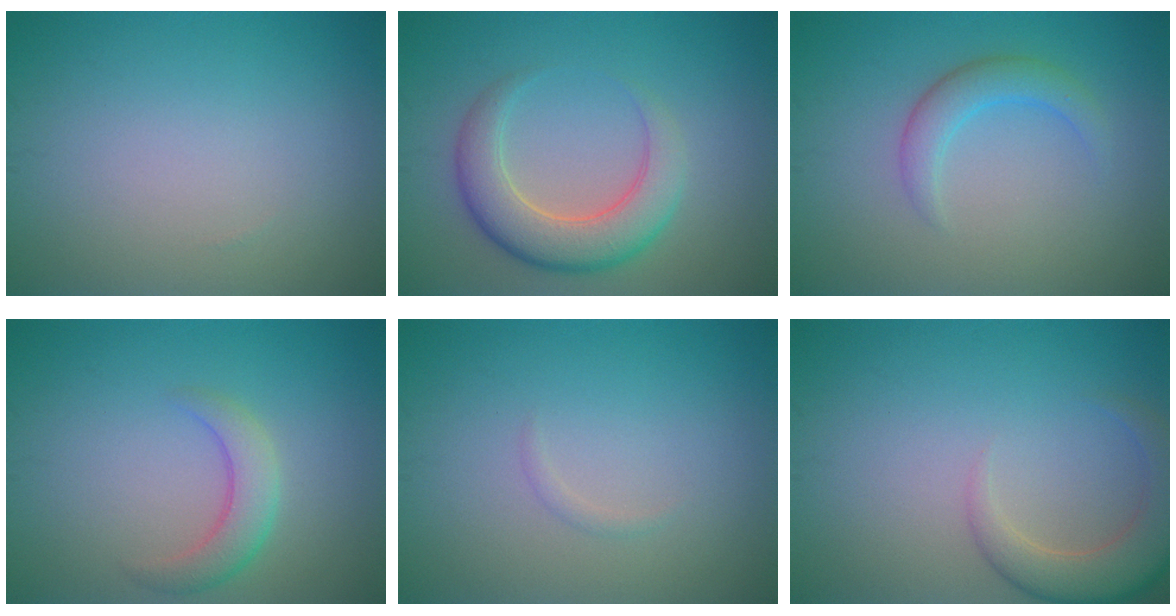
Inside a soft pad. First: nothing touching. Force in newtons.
{"total": 5.4, "press": 5.4, "slide": 0.3}
{"total": 2.6, "press": 2.6, "slide": 0.0}
{"total": 2.9, "press": 2.9, "slide": 0.1}
{"total": 0.6, "press": 0.6, "slide": 0.0}
{"total": 4.6, "press": 4.6, "slide": 0.5}